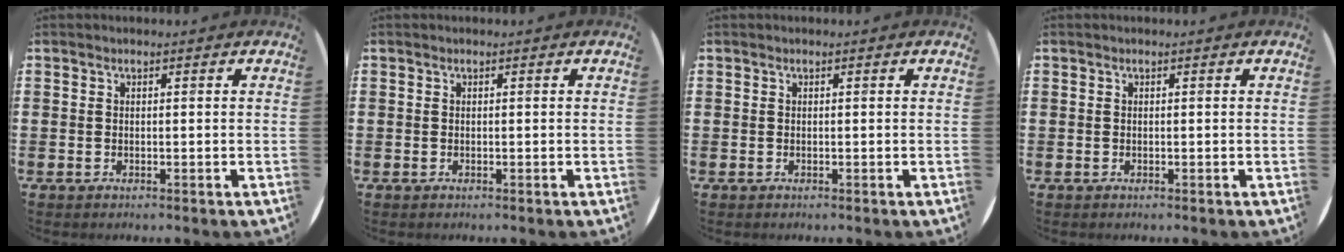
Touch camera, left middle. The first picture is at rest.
{"total": 0.0}
{"total": 0.0}
{"total": 0.0}